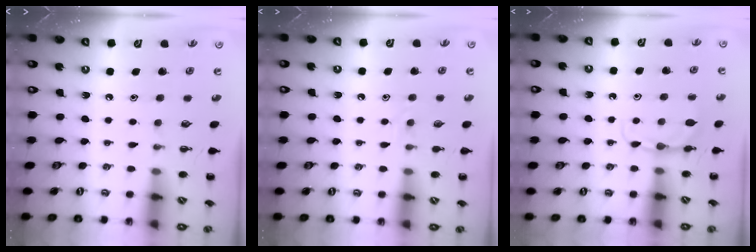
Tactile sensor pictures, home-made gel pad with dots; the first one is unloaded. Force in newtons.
{"total": 6.3, "press": 6.1, "slide": 1.3}
{"total": 4.6, "press": 4.3, "slide": 1.5}